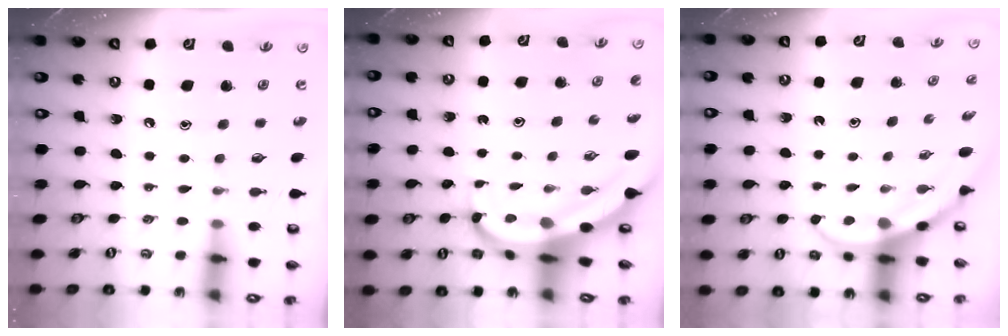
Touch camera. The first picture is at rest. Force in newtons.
{"total": 8.9, "press": 8.9, "slide": 1.0}
{"total": 4.0, "press": 4.0, "slide": 0.4}